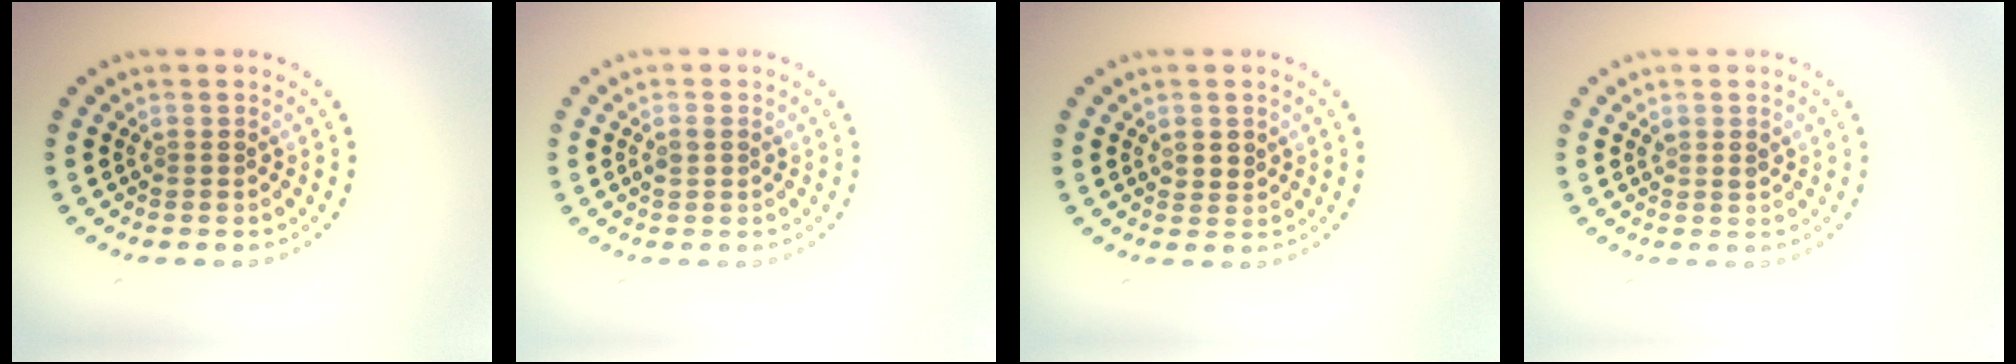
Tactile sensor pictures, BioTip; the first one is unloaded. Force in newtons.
{"total": 0.9, "press": 0.9, "slide": 0.2}
{"total": 1.2, "press": 1.1, "slide": 0.4}
{"total": 0.9, "press": 0.8, "slide": 0.5}